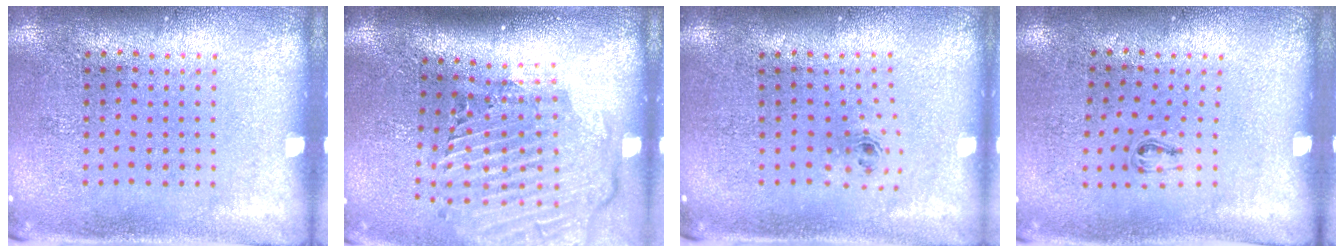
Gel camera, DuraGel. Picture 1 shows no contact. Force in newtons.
{"total": 2.8, "press": 2.2, "slide": 1.8}
{"total": 0.7, "press": 0.3, "slide": 0.6}
{"total": 0.5, "press": 0.3, "slide": 0.5}